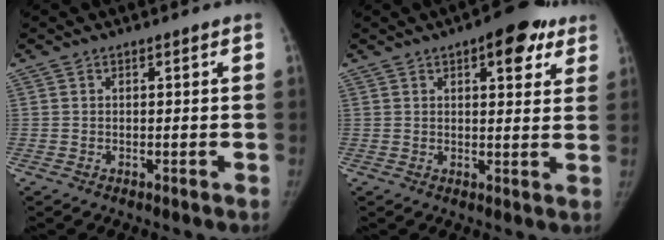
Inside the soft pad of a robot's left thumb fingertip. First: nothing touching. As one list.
[{"total": 9.4, "force": [5.0, 4.1, 6.8], "torque": [-0.051, -0.012, 0.059]}]